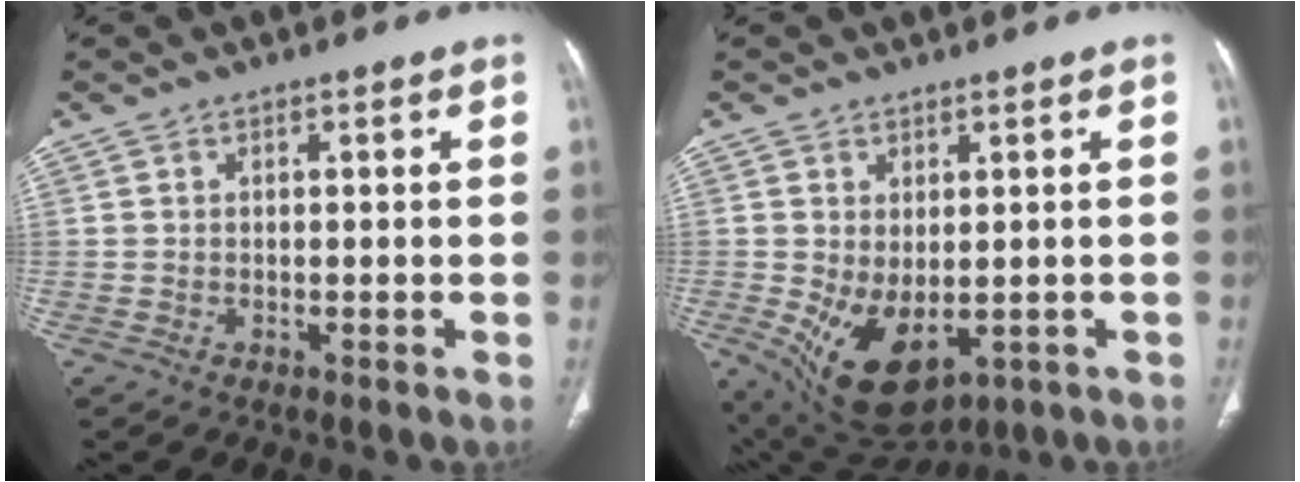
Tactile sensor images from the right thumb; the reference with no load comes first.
{"total": 10.9, "force": [-2.3, 6.3, 8.6], "torque": [-0.139, -0.010, -0.008]}